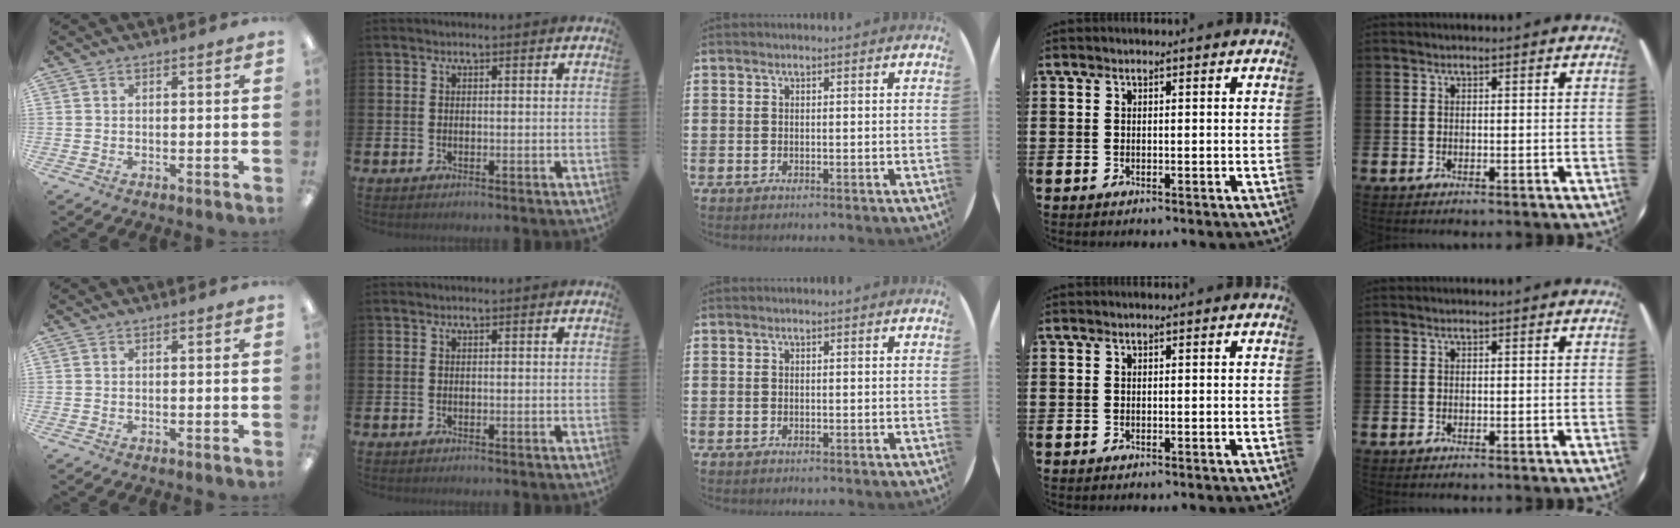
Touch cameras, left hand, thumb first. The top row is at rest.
{}